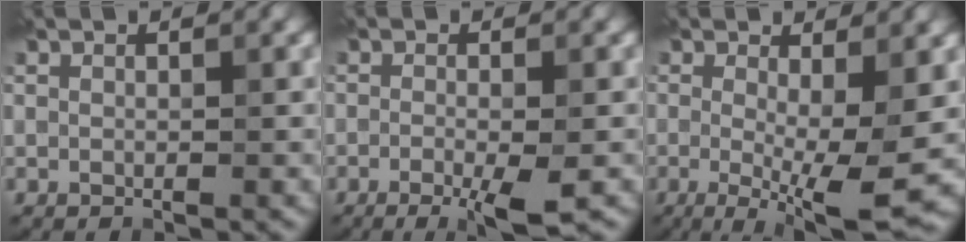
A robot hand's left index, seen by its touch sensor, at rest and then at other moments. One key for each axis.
{"total": 3.4, "fx": -1.5, "fy": 0.4, "fz": 3.0, "tx": -0.055, "ty": -0.009, "tz": -0.028}
{"total": 7.8, "fx": -0.9, "fy": 1.8, "fz": 7.5, "tx": -0.126, "ty": -0.019, "tz": -0.013}